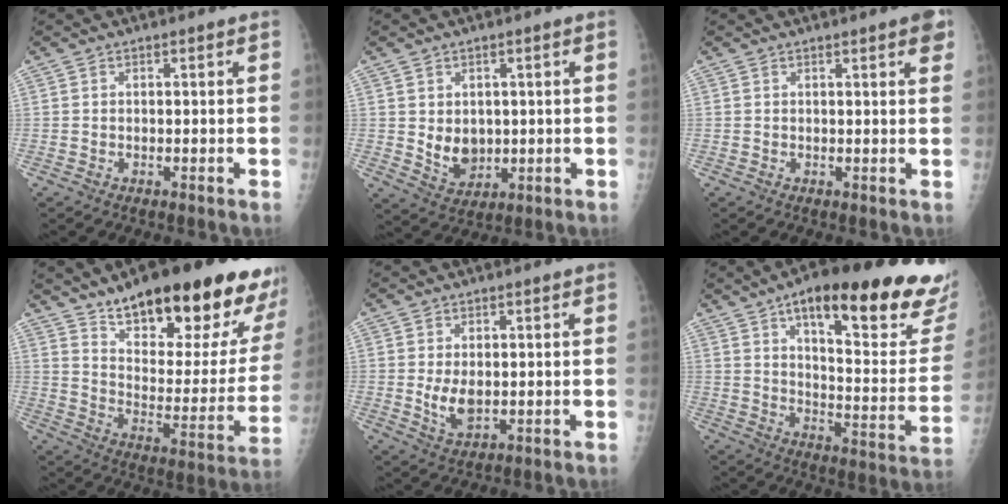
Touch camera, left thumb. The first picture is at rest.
{"total": 6.1, "force": [0.3, 4.8, 3.7], "torque": [-0.034, -0.013, 0.024]}
{"total": 3.3, "force": [1.8, 0.6, 2.7], "torque": [-0.026, -0.003, 0.018]}
{"total": 28.3, "force": [19.3, 8.6, 18.7], "torque": [-0.229, -0.078, 0.286]}
{"total": 4.6, "force": [0.1, 2.7, 3.7], "torque": [-0.063, -0.012, 0.009]}
{"total": 30.0, "force": [17.6, 8.1, 23.0], "torque": [-0.263, -0.056, 0.250]}